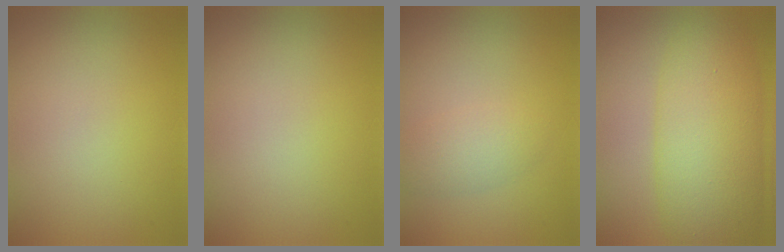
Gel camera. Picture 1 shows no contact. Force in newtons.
{"total": 0.0}
{"total": 2.2, "press": 2.2, "slide": 0.1}
{"total": 8.7, "press": 8.7, "slide": 0.2}